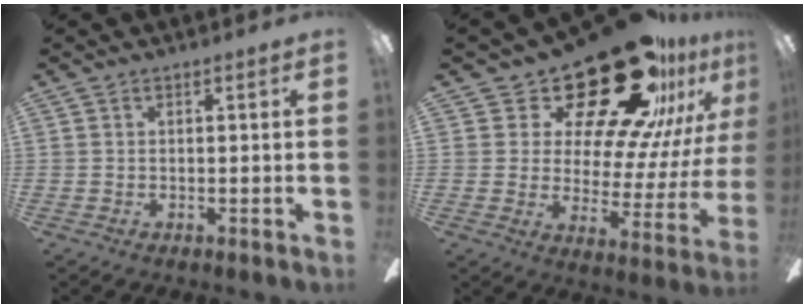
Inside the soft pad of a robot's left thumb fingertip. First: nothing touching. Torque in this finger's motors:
{"motor_torque": [0.32, 1.29, 1.48, -1.28, 0.03]}